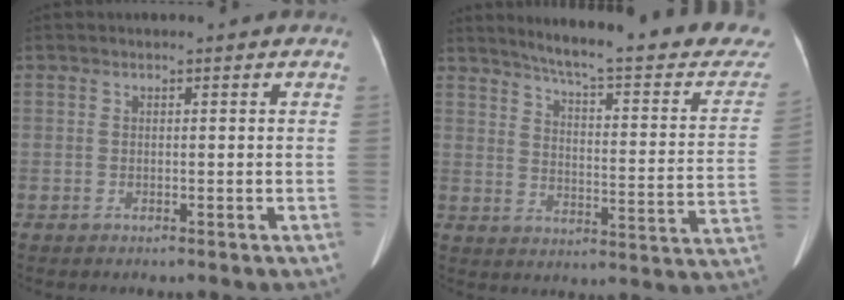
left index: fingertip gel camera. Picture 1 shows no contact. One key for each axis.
{"total": 25.7, "fx": 22.7, "fy": 2.5, "fz": 11.8, "tx": -0.162, "ty": -0.071, "tz": 0.276}